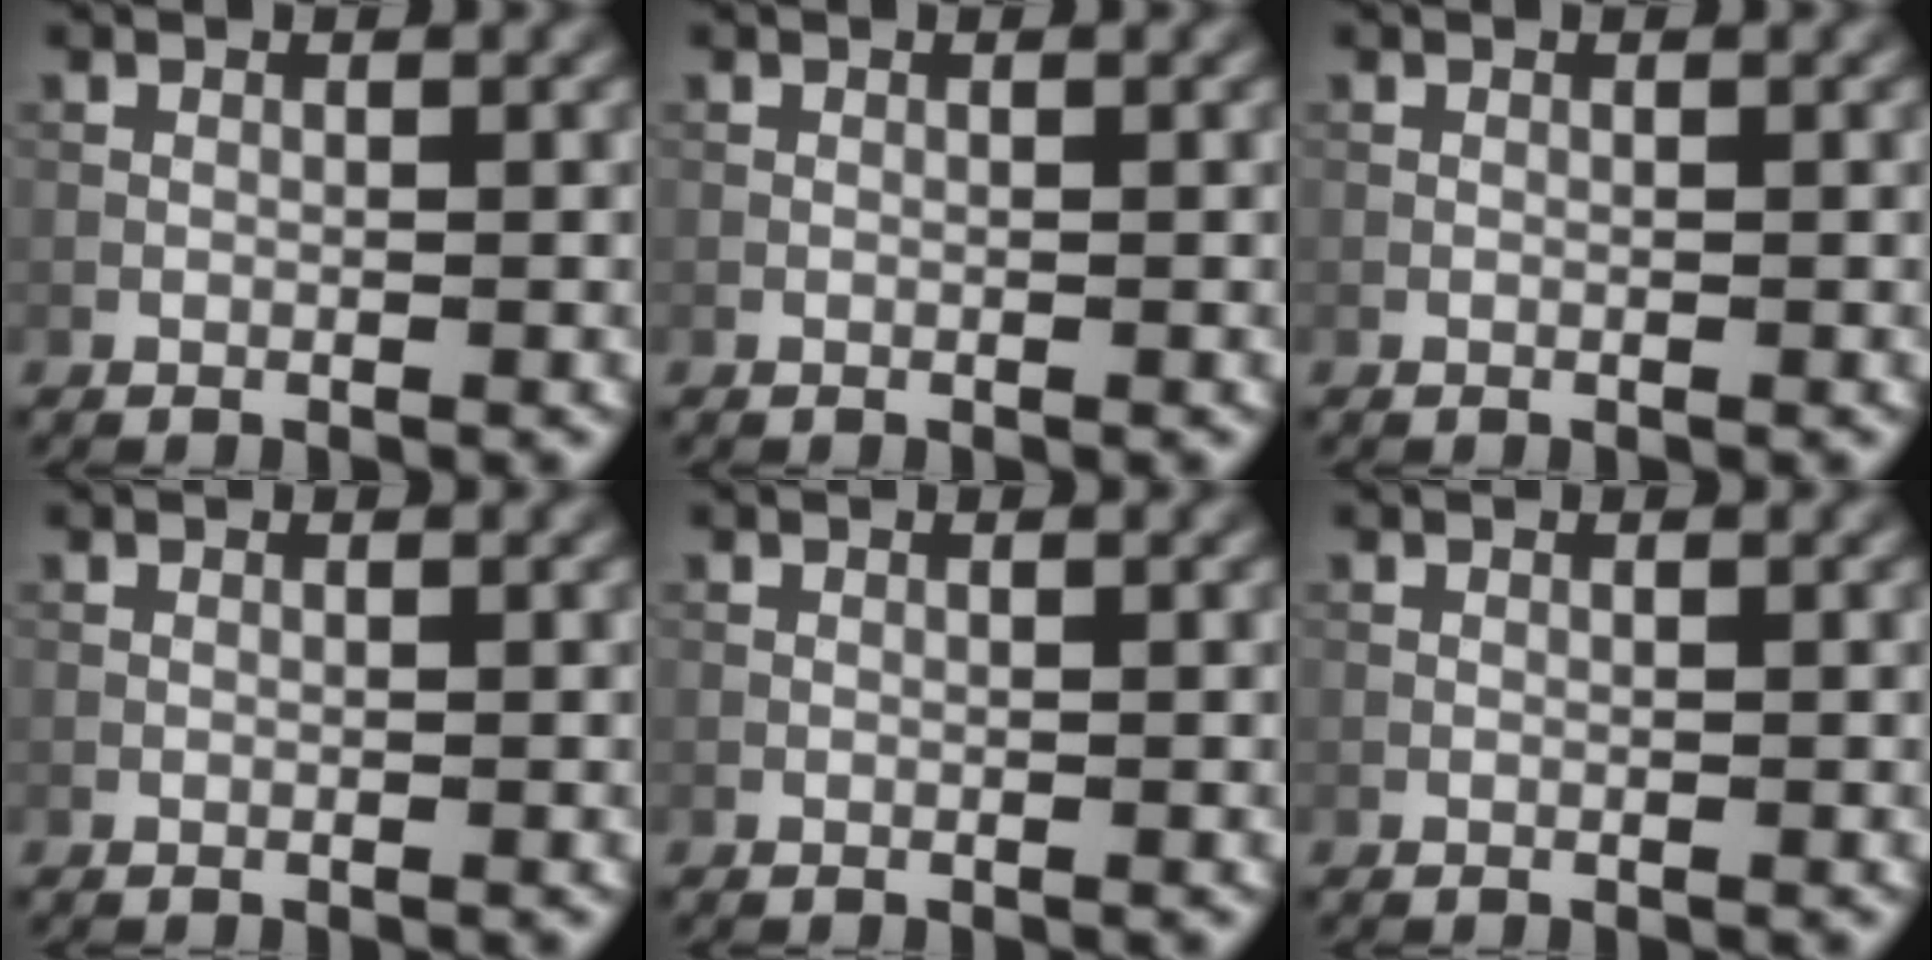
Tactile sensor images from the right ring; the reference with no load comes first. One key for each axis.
{"total": 0.0}
{"total": 0.0}
{"total": 0.0}
{"total": 0.0}
{"total": 0.0}